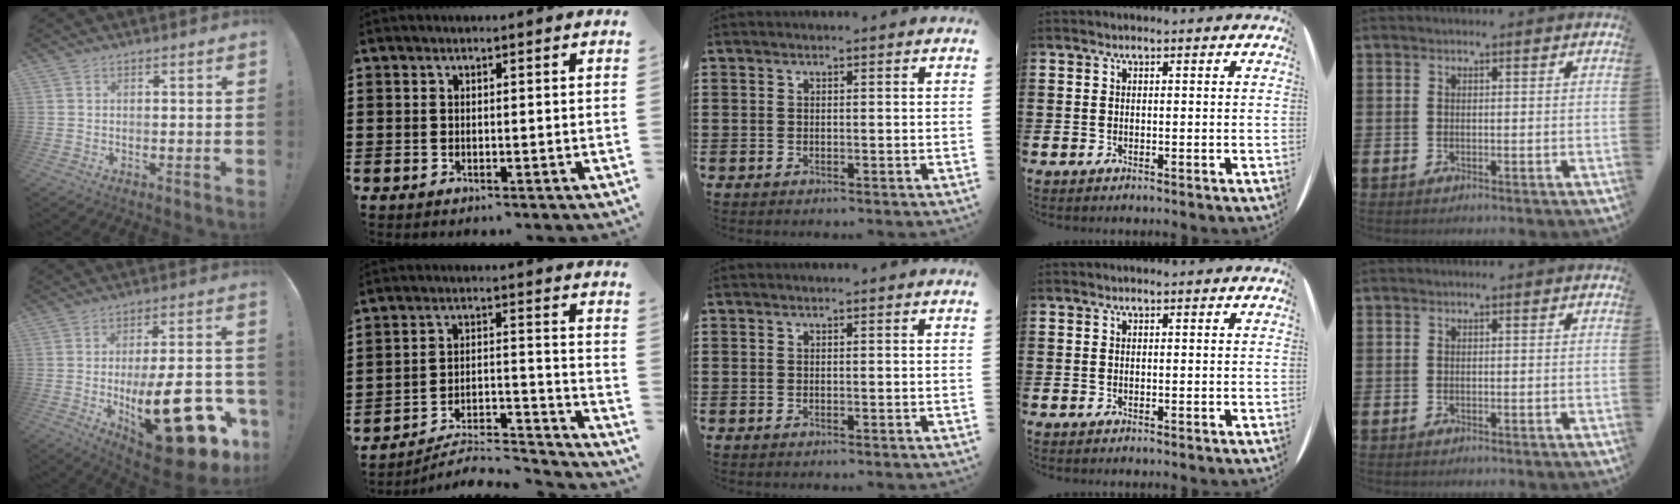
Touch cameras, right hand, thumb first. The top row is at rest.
{"thumb": {"total": 26.7, "force": [-8.1, 10.1, 23.4], "torque": [-0.346, 0.034, -0.112]}, "index": {"total": 5.2, "force": [-4.9, 0.7, 1.7], "torque": [-0.028, -0.009, -0.099]}}